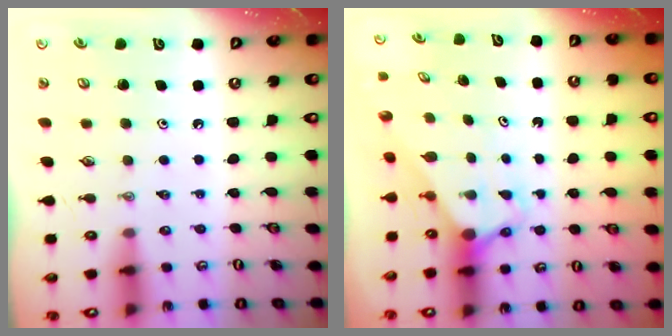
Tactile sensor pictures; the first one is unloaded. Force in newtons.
{"total": 2.7, "press": 2.7, "slide": 0.0}